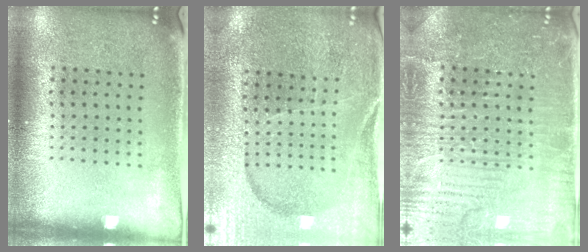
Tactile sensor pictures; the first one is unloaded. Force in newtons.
{"total": 3.0, "press": 3.0, "slide": 0.4}
{"total": 4.7, "press": 4.6, "slide": 1.1}